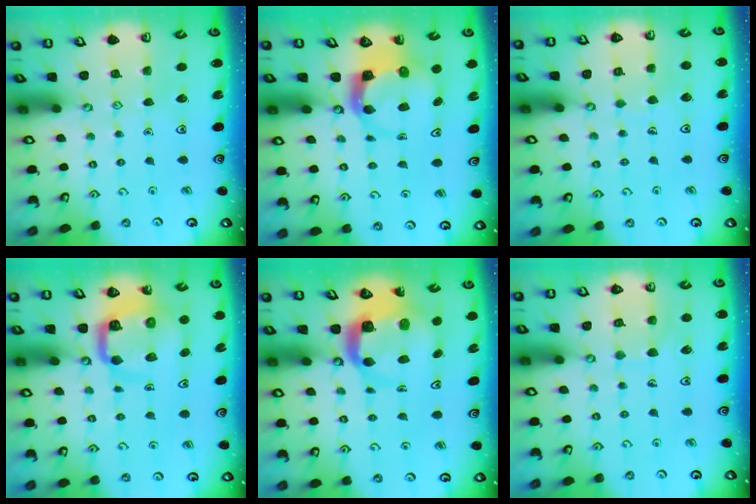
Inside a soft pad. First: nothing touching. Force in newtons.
{"total": 3.8, "press": 3.7, "slide": 0.6}
{"total": 4.0, "press": 4.0, "slide": 0.4}
{"total": 9.1, "press": 9.0, "slide": 1.1}
{"total": 7.2, "press": 7.1, "slide": 1.1}
{"total": 6.2, "press": 6.2, "slide": 0.5}